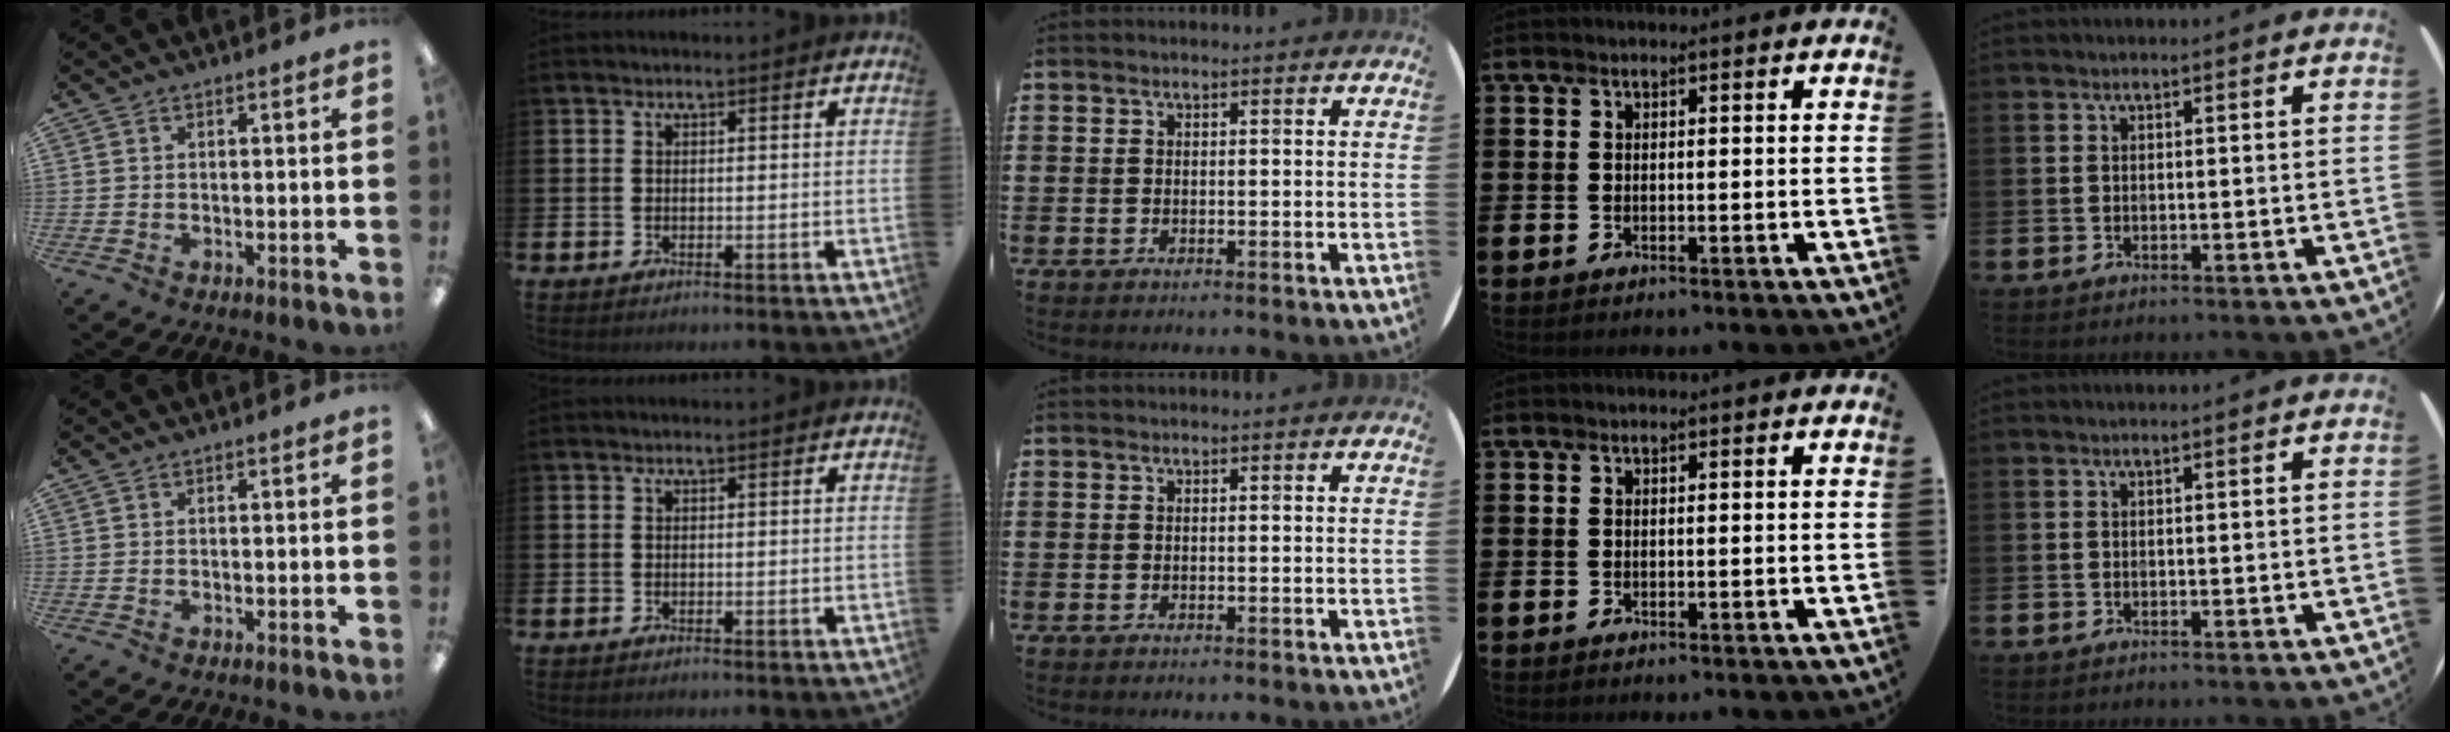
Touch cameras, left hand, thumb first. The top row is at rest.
{}